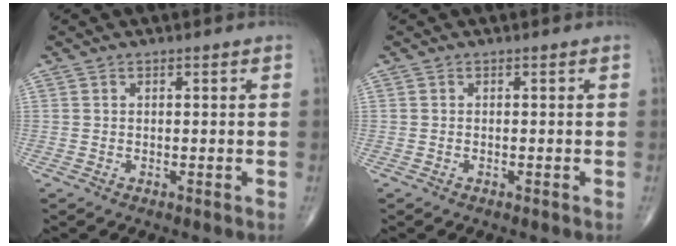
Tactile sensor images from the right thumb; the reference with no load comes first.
{"total": 0.0}